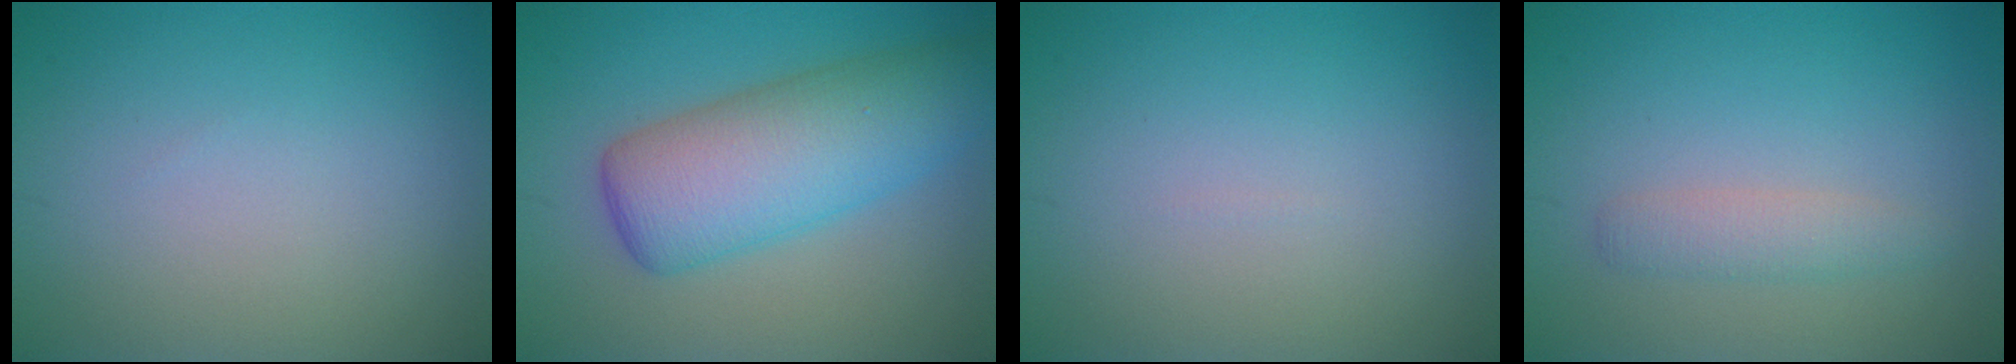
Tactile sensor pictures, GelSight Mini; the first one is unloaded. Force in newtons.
{"total": 8.2, "press": 8.2, "slide": 0.3}
{"total": 0.0}
{"total": 1.9, "press": 1.9, "slide": 0.1}